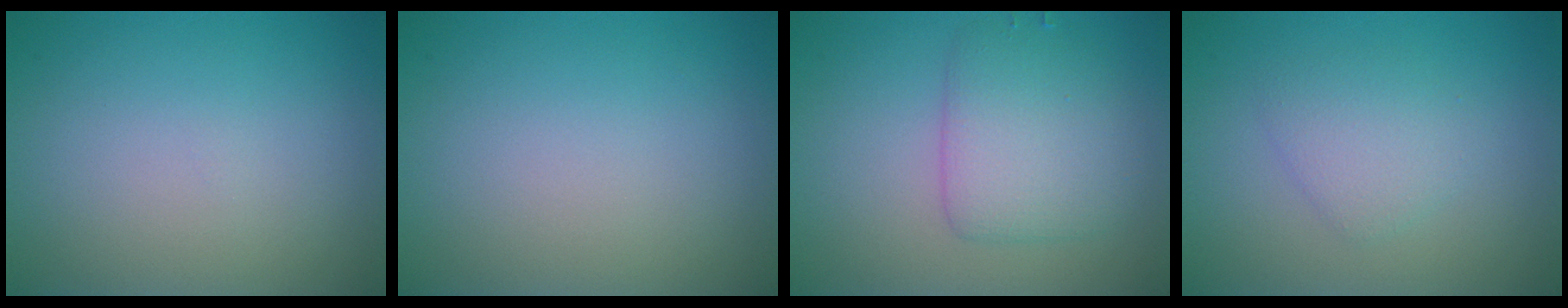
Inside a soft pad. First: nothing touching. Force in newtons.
{"total": 0.0}
{"total": 4.3, "press": 4.3, "slide": 0.0}
{"total": 2.2, "press": 2.2, "slide": 0.1}